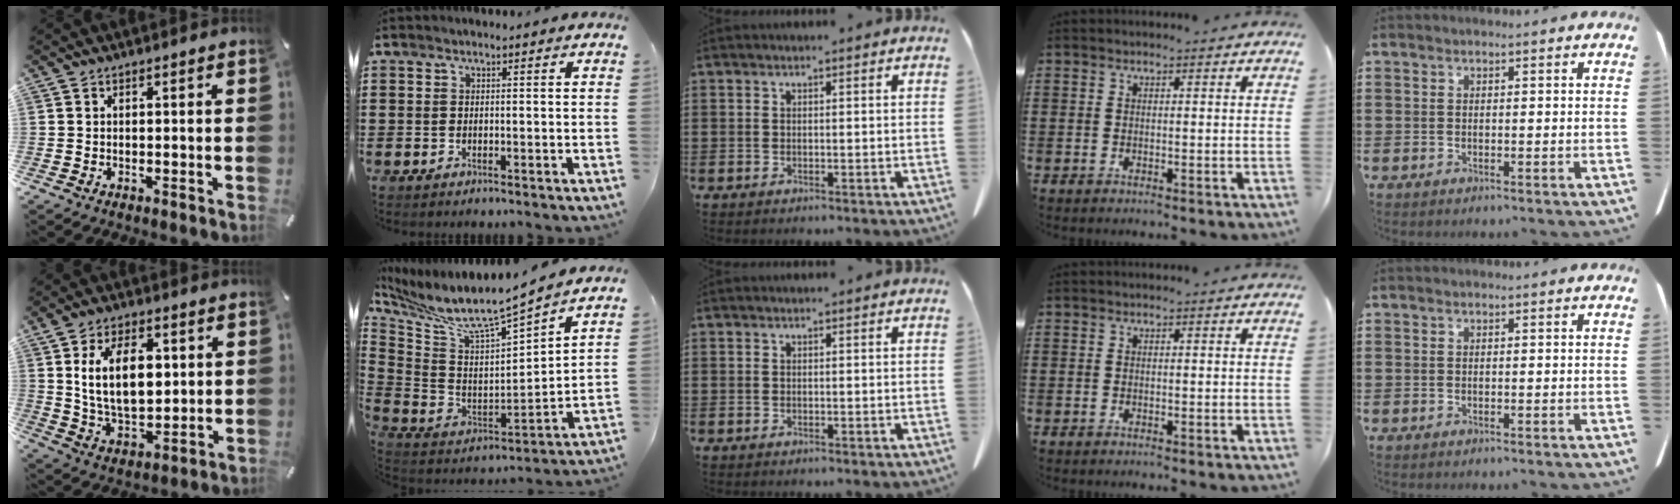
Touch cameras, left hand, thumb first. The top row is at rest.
{"thumb": {"total": 14.0, "force": [3.3, 8.4, 10.8], "torque": [-0.204, -0.002, 0.055]}, "index": {"total": 7.6, "force": [6.6, 0.1, 3.8], "torque": [-0.106, -0.065, 0.104]}}